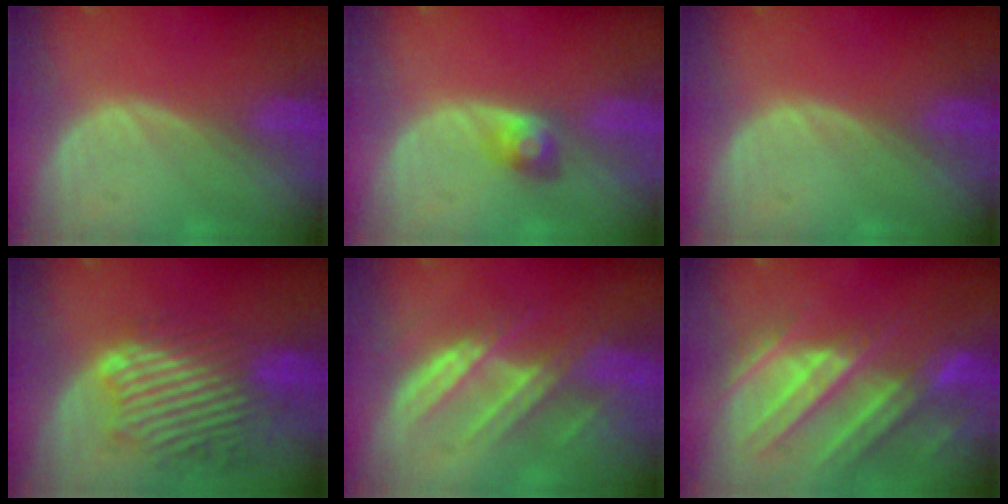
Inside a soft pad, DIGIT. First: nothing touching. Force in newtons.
{"total": 2.6, "press": 2.6, "slide": 0.1}
{"total": 0.0}
{"total": 11.0, "press": 10.2, "slide": 4.1}
{"total": 7.4, "press": 7.2, "slide": 1.9}
{"total": 10.9, "press": 9.7, "slide": 4.9}